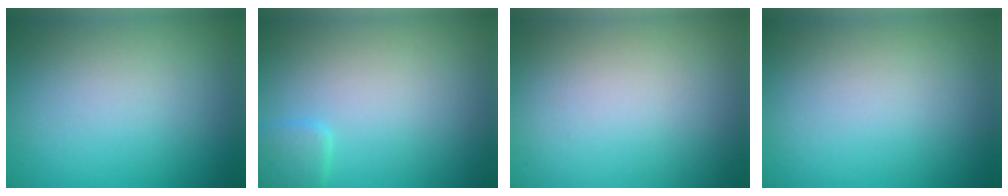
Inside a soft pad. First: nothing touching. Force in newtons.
{"total": 1.3, "press": 1.3, "slide": 0.1}
{"total": 0.0}
{"total": 0.0}